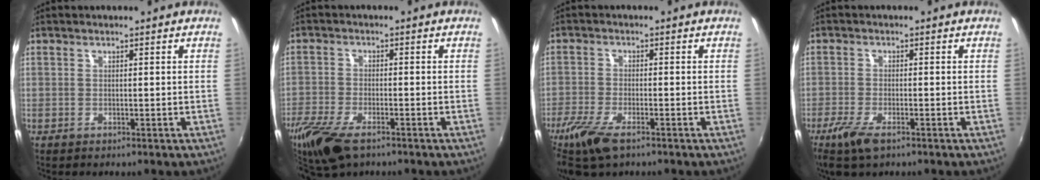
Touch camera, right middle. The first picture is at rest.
{"total": 11.5, "force": [-7.8, 4.4, 7.1], "torque": [-0.176, -0.042, -0.151]}
{"total": 8.9, "force": [-5.9, 2.9, 6.0], "torque": [-0.150, -0.030, -0.115]}
{"total": 5.9, "force": [-3.8, 1.8, 4.2], "torque": [-0.103, -0.020, -0.073]}